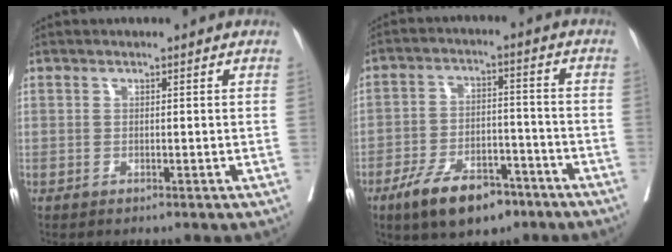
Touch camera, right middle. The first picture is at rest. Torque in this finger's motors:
{"motor_torque": [0.99, -1.16, 0.21, 0.08]}